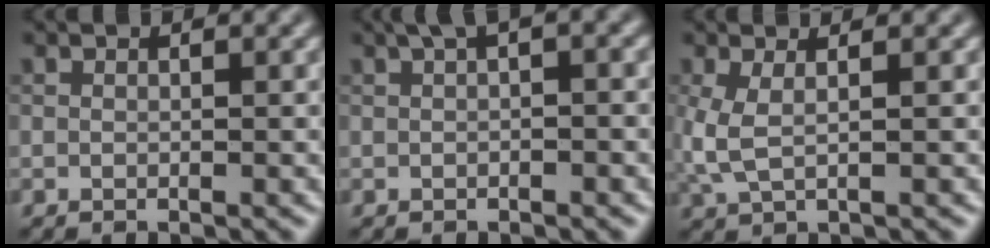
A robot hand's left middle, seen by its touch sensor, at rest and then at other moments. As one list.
[{"total": 2.4, "force": [0.8, 0.6, 2.2], "torque": [-0.031, 0.013, 0.010]}, {"total": 2.4, "force": [0.4, 0.7, 2.2], "torque": [-0.059, 0.001, 0.006]}]